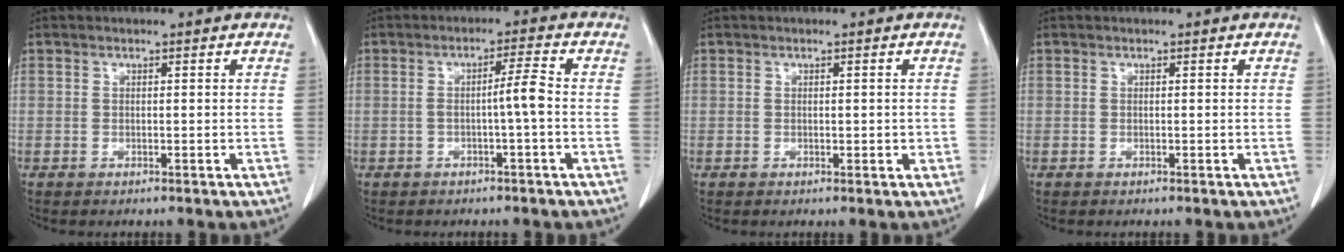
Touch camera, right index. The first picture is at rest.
{"total": 3.4, "force": [-0.6, -0.4, 3.3], "torque": [-0.055, 0.005, -0.010]}
{"total": 1.4, "force": [0.0, 0.9, 1.0], "torque": [-0.013, 0.001, 0.003]}
{"total": 0.0}